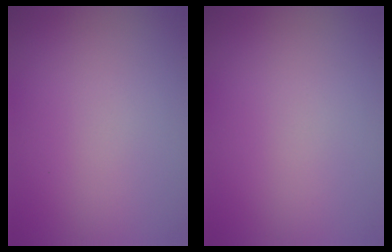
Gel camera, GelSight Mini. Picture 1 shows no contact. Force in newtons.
{"total": 0.0}